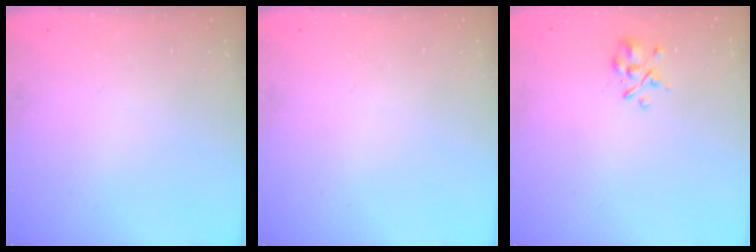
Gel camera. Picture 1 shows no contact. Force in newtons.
{"total": 0.0}
{"total": 3.2, "press": 3.0, "slide": 1.2}